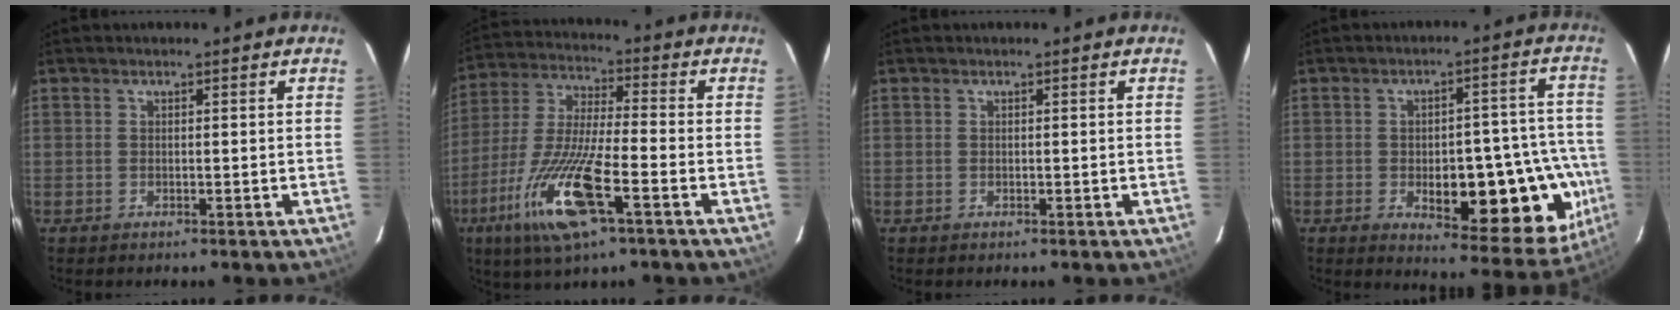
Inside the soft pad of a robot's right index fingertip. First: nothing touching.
{"total": 15.2, "force": [-6.9, 2.0, 13.5], "torque": [-0.280, -0.024, -0.126]}
{"total": 0.0}
{"total": 18.8, "force": [-5.2, 6.7, 16.7], "torque": [-0.135, 0.030, -0.041]}